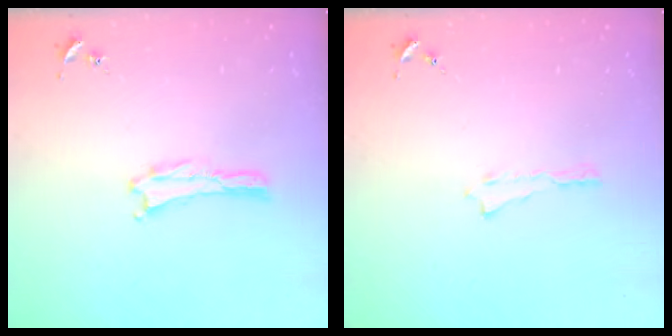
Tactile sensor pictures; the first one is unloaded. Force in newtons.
{"total": 0.0}